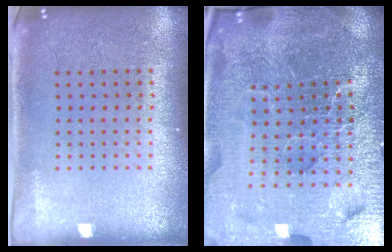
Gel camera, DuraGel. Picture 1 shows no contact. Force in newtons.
{"total": 7.1, "press": 6.1, "slide": 3.6}